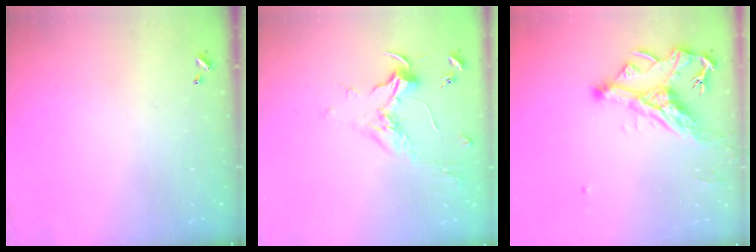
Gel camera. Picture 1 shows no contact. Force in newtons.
{"total": 1.7, "press": 1.5, "slide": 0.7}
{"total": 7.1, "press": 7.0, "slide": 1.1}